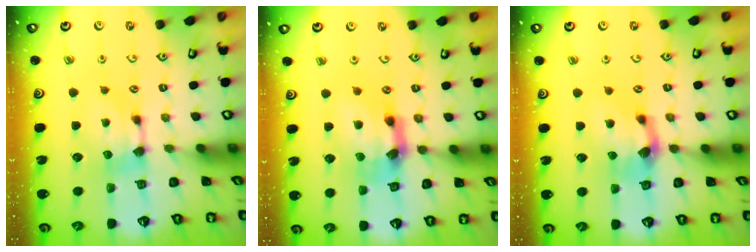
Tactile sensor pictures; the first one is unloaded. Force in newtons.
{"total": 5.4, "press": 5.0, "slide": 2.1}
{"total": 2.1, "press": 1.3, "slide": 1.7}